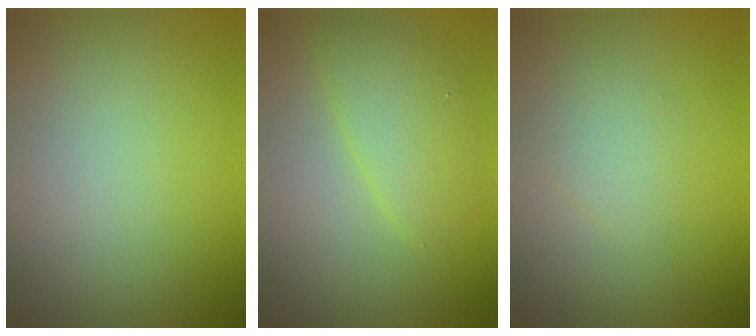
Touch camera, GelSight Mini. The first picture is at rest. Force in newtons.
{"total": 3.0, "press": 3.0, "slide": 0.2}
{"total": 1.5, "press": 1.5, "slide": 0.1}